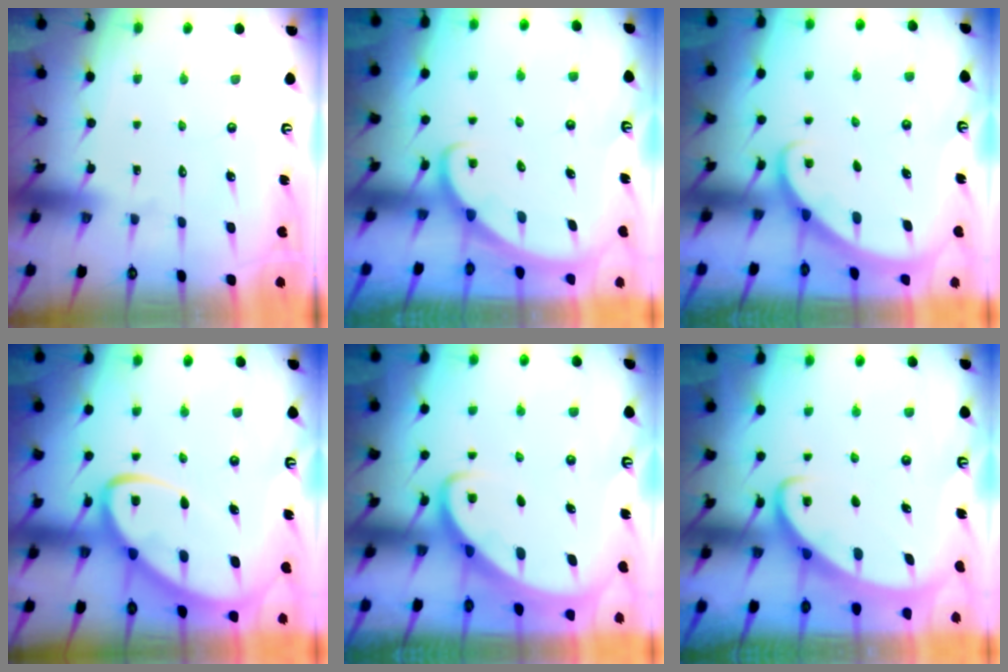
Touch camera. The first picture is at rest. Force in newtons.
{"total": 2.0, "press": 2.0, "slide": 0.0}
{"total": 2.1, "press": 2.1, "slide": 0.1}
{"total": 8.4, "press": 8.4, "slide": 0.9}
{"total": 2.8, "press": 2.8, "slide": 0.4}
{"total": 2.5, "press": 2.5, "slide": 0.3}